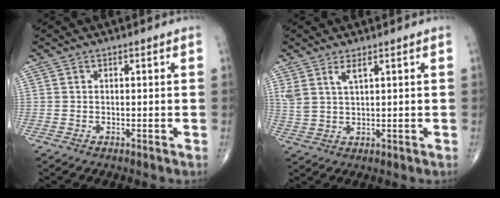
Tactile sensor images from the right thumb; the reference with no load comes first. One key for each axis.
{"total": 3.9, "fx": 2.3, "fy": 1.2, "fz": 2.9, "tx": -0.066, "ty": -0.010, "tz": 0.054}